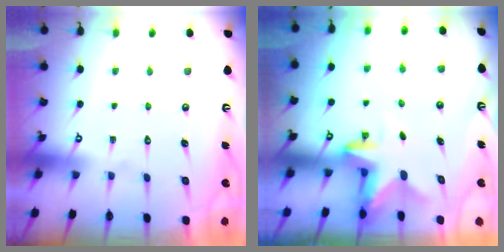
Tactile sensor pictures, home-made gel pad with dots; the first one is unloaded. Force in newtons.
{"total": 2.8, "press": 2.7, "slide": 0.5}